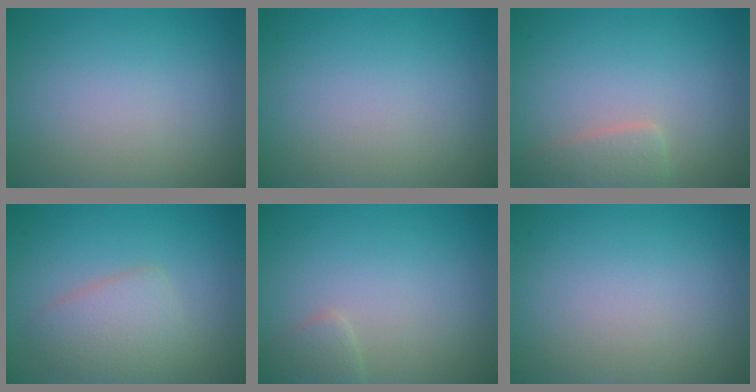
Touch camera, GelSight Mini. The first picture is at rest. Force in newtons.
{"total": 0.0}
{"total": 2.0, "press": 2.0, "slide": 0.2}
{"total": 3.2, "press": 3.2, "slide": 0.2}
{"total": 1.3, "press": 1.3, "slide": 0.0}
{"total": 0.0}